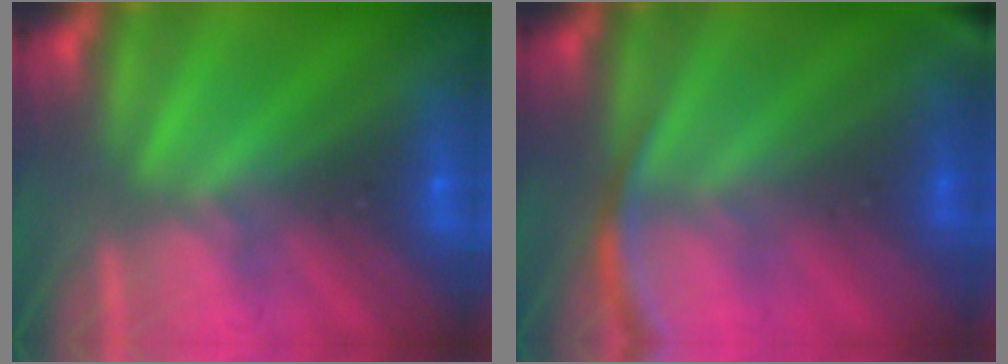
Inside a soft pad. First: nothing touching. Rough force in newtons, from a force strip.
{"total": 2.7}